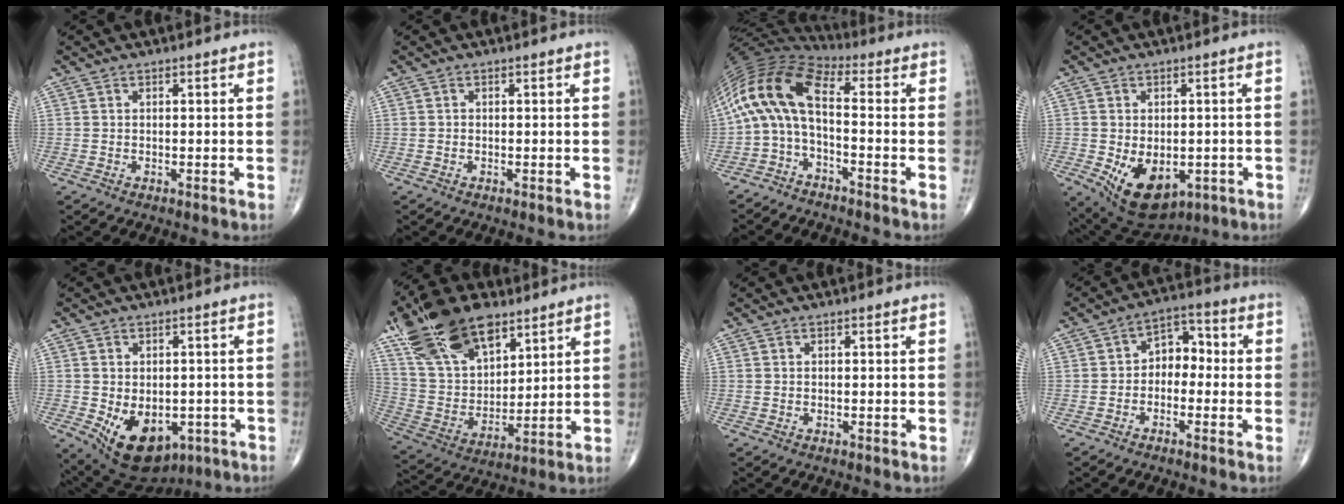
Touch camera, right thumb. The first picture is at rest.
{"total": 0.0}
{"total": 13.0, "force": [-2.1, 5.6, 11.5], "torque": [-0.230, 0.066, -0.056]}
{"total": 11.8, "force": [-3.5, 7.4, 8.5], "torque": [-0.119, -0.006, -0.034]}
{"total": 13.2, "force": [-4.3, 8.7, 8.9], "torque": [-0.120, -0.004, -0.043]}
{"total": 21.6, "force": [13.1, 11.0, 13.3], "torque": [-0.230, -0.031, 0.251]}
{"total": 0.0}
{"total": 6.2, "force": [-1.0, 4.5, 4.1], "torque": [-0.030, 0.034, -0.035]}